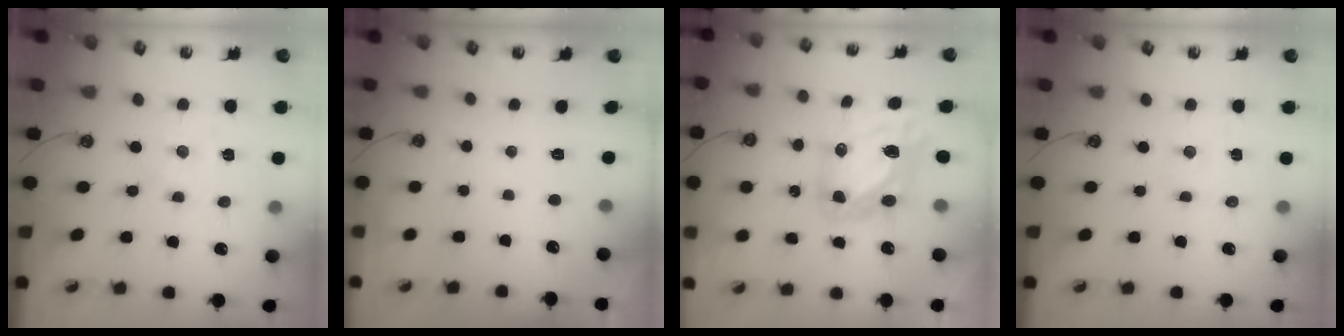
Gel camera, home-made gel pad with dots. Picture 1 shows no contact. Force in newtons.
{"total": 0.0}
{"total": 11.5, "press": 11.5, "slide": 0.9}
{"total": 2.0, "press": 1.9, "slide": 0.3}